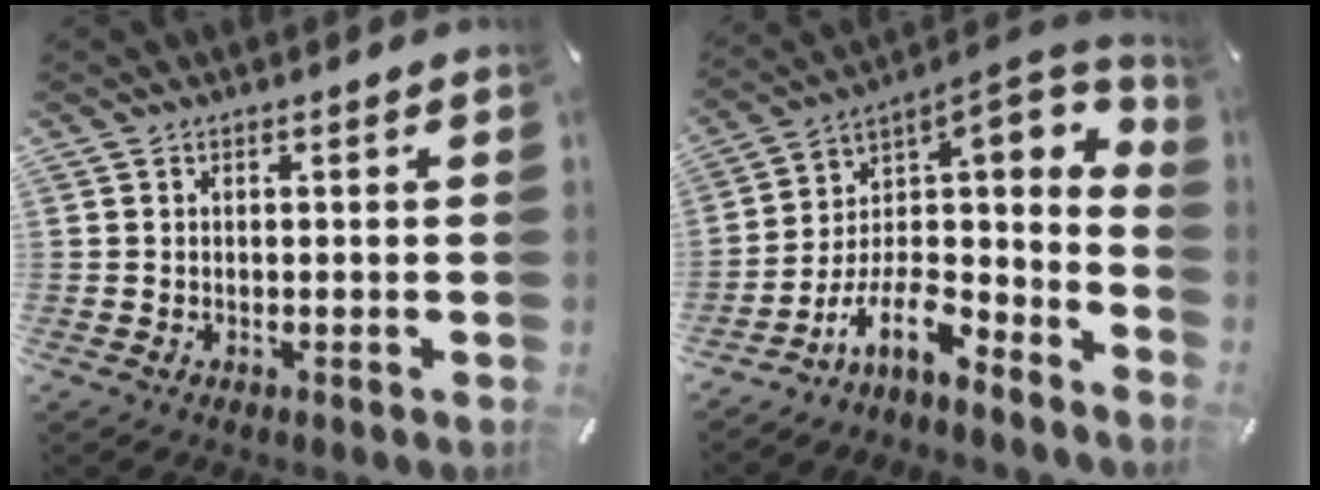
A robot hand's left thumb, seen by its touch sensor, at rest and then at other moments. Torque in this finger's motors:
{"motor_torque": [-1.43, 2.31, 1.40, 1.37, 0.14]}